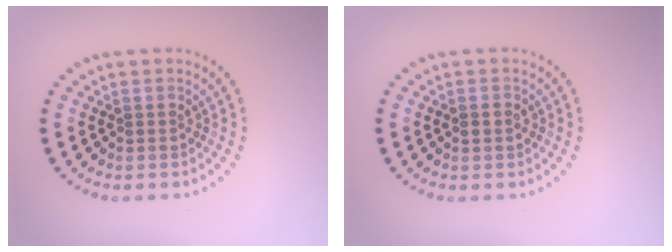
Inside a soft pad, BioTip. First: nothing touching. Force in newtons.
{"total": 1.1, "press": 1.1, "slide": 0.2}